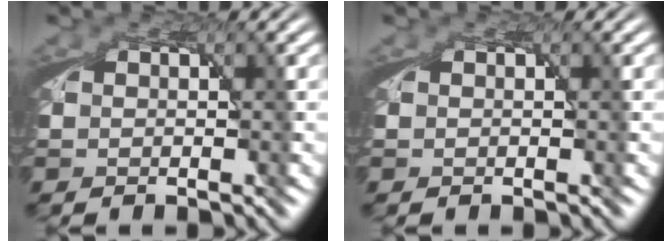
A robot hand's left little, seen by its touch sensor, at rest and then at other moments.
{"total": 0.0}